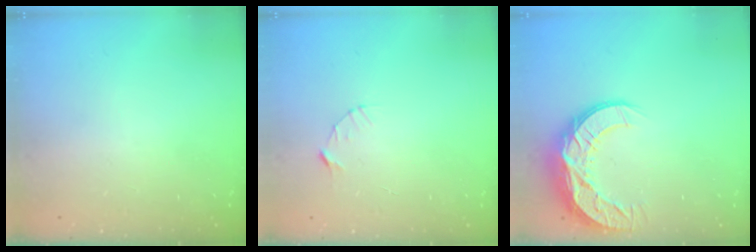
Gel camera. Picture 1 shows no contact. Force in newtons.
{"total": 3.1, "press": 3.1, "slide": 0.3}
{"total": 12.6, "press": 12.6, "slide": 0.7}